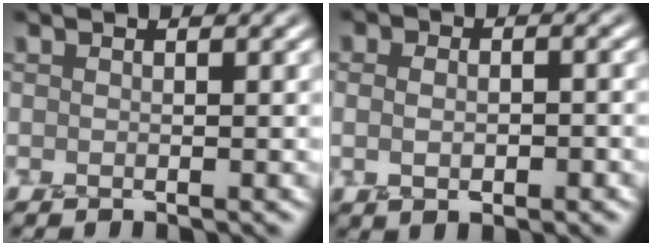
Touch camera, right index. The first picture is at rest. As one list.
[{"total": 4.2, "force": [0.2, 2.8, 3.2], "torque": [-0.013, 0.012, -0.008]}]